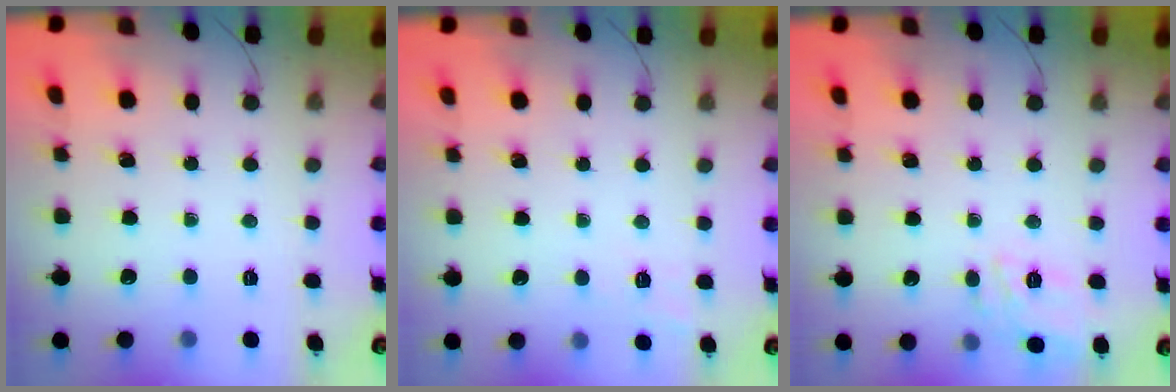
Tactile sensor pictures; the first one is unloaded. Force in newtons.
{"total": 6.4, "press": 6.0, "slide": 2.1}
{"total": 7.6, "press": 7.6, "slide": 0.8}